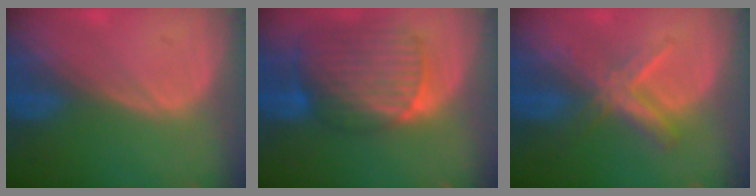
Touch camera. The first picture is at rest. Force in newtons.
{"total": 10.6, "press": 9.1, "slide": 5.6}
{"total": 5.6, "press": 5.5, "slide": 1.2}